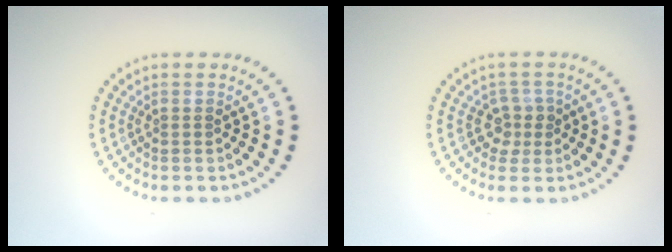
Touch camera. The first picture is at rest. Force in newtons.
{"total": 1.9, "press": 1.5, "slide": 1.1}